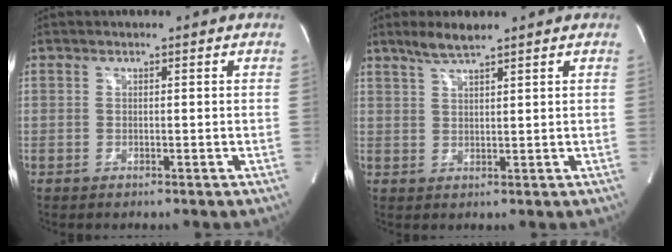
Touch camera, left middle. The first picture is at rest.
{"total": 3.9, "force": [3.2, 0.1, 2.3], "torque": [-0.056, 0.004, 0.063]}